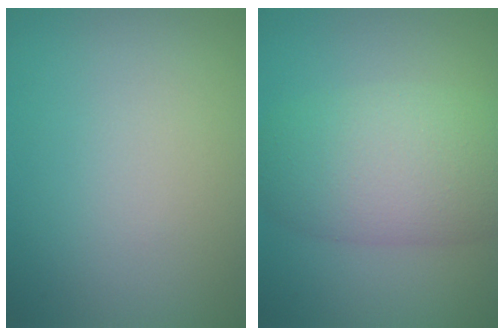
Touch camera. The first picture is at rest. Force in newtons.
{"total": 7.9, "press": 7.9, "slide": 0.4}